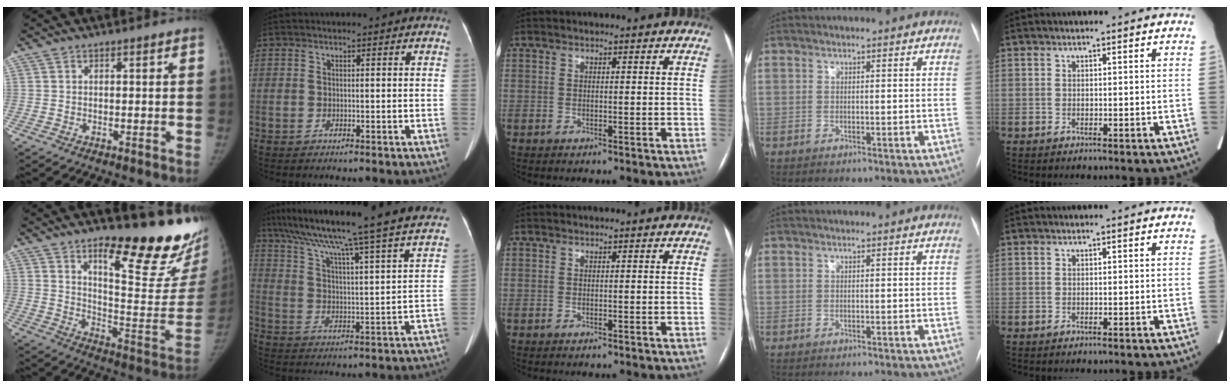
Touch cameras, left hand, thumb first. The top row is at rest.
{"thumb": {"total": 24.1, "force": [17.1, 5.7, 16.1], "torque": [-0.182, -0.131, 0.245]}, "index": {"total": 31.6, "force": [26.5, 0.6, 17.2], "torque": [-0.274, -0.042, 0.349]}}